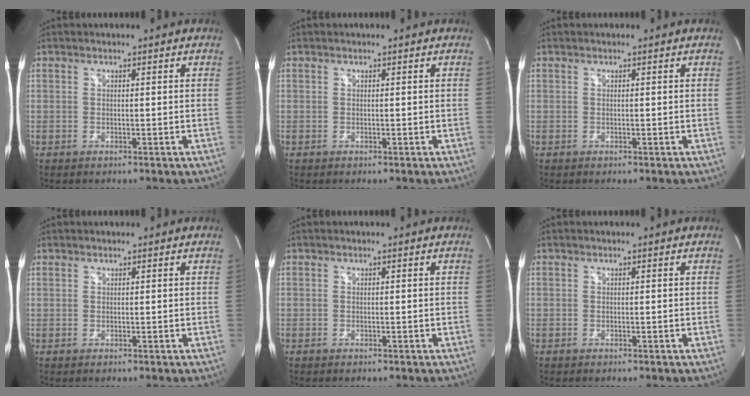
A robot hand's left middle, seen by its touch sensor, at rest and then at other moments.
{"total": 0.0}
{"total": 0.0}
{"total": 0.5, "force": [0.4, 0.3, 0.0], "torque": [-0.002, 0.002, 0.006]}
{"total": 0.0}
{"total": 0.0}